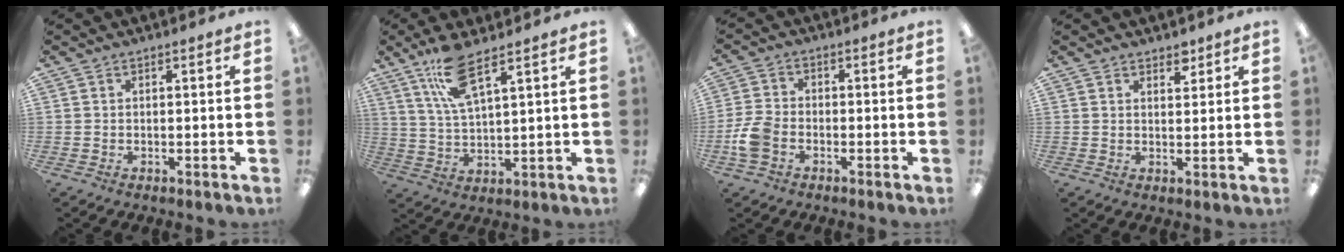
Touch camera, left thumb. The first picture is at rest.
{"total": 10.6, "force": [7.3, 2.7, 7.2], "torque": [-0.150, -0.017, 0.131]}
{"total": 6.6, "force": [-2.6, 4.4, 4.1], "torque": [-0.089, 0.013, -0.048]}
{"total": 2.9, "force": [2.4, 1.4, 0.7], "torque": [0.008, -0.015, 0.040]}